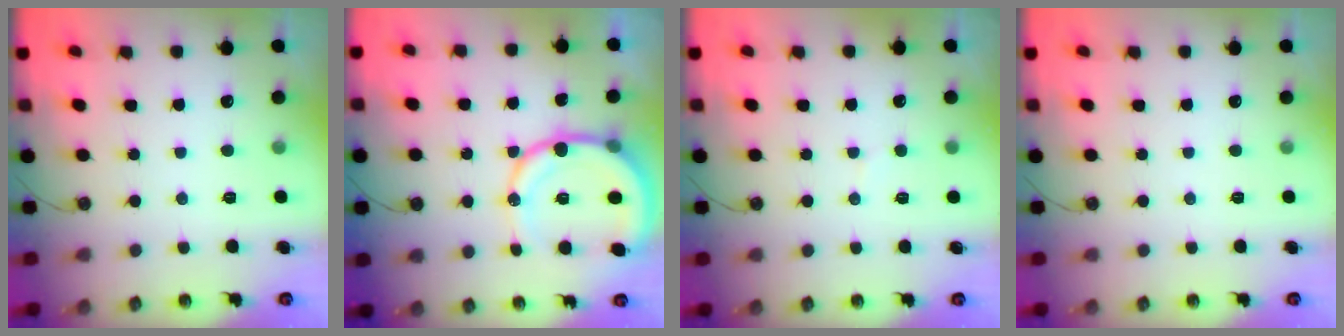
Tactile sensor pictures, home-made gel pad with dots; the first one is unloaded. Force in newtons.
{"total": 15.3, "press": 15.0, "slide": 2.9}
{"total": 4.7, "press": 4.6, "slide": 0.3}
{"total": 0.0}